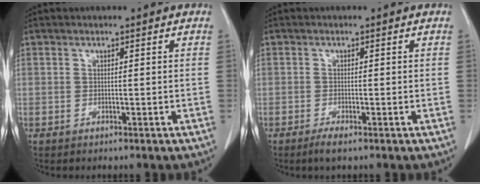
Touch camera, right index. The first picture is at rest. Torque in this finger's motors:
{"motor_torque": [0.06, -0.07, 0.01, 0.00]}